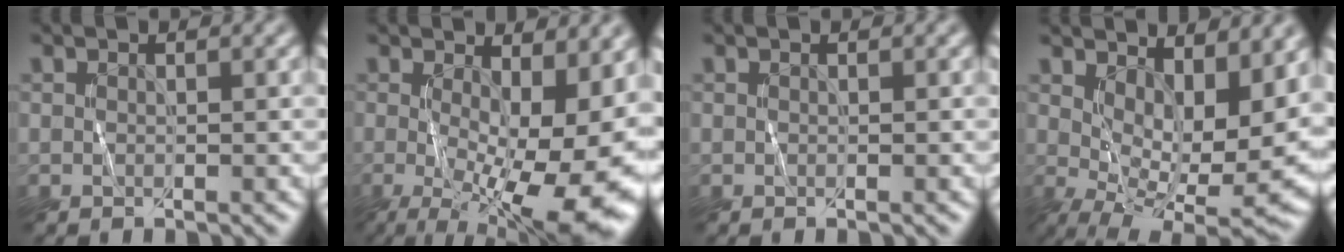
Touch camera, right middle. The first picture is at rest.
{"total": 15.4, "force": [-2.1, 6.2, 13.9], "torque": [-0.189, -0.028, -0.012]}
{"total": 0.0}
{"total": 11.4, "force": [2.9, 5.4, 9.6], "torque": [-0.142, -0.019, 0.062]}